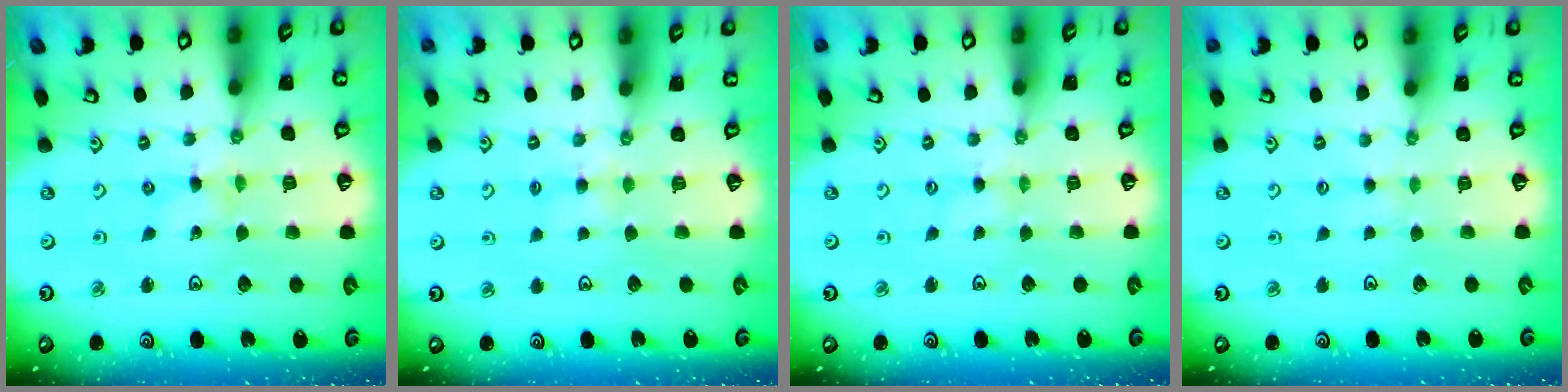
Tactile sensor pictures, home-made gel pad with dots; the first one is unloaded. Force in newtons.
{"total": 3.9, "press": 3.9, "slide": 0.4}
{"total": 2.0, "press": 2.0, "slide": 0.3}
{"total": 2.0, "press": 2.0, "slide": 0.3}